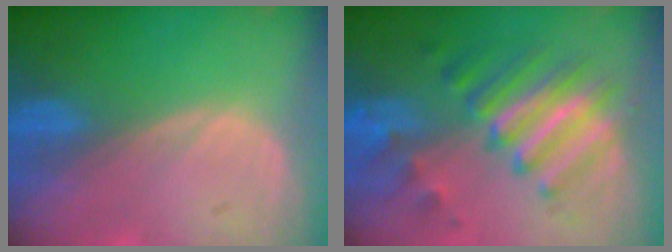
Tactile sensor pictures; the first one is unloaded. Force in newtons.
{"total": 9.4, "press": 8.5, "slide": 4.1}